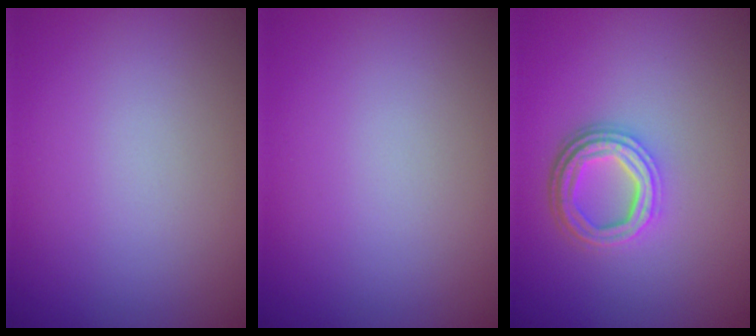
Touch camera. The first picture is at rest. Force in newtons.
{"total": 0.0}
{"total": 4.2, "press": 3.1, "slide": 2.7}